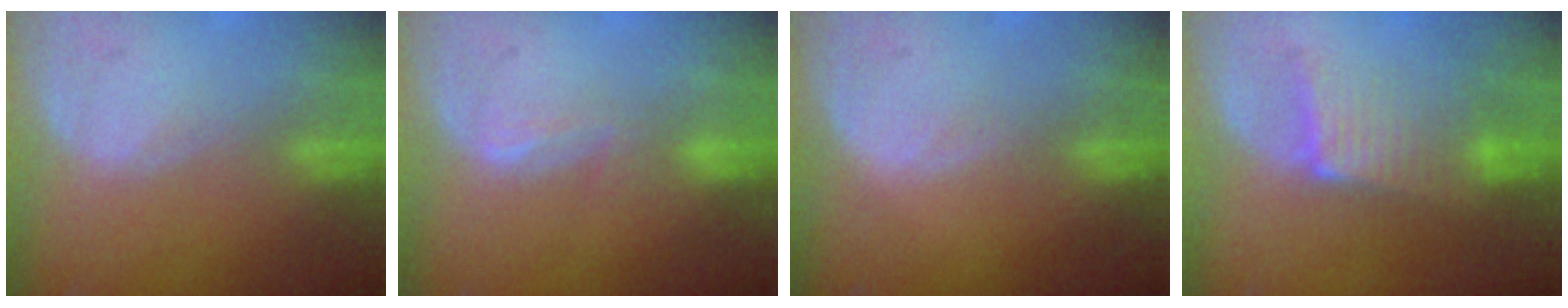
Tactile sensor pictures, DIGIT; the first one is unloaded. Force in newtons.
{"total": 2.0, "press": 2.0, "slide": 0.3}
{"total": 0.6, "press": 0.6, "slide": 0.1}
{"total": 6.5, "press": 5.7, "slide": 3.0}